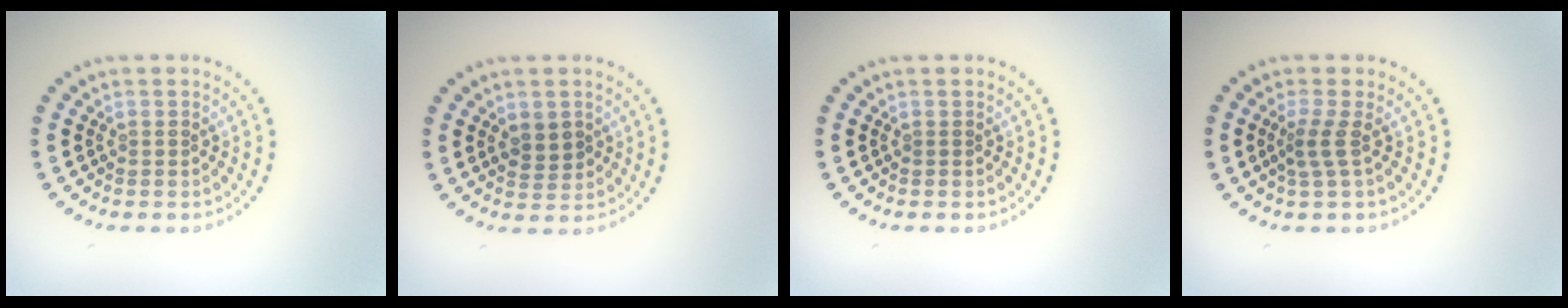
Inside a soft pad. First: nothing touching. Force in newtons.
{"total": 1.6, "press": 1.6, "slide": 0.5}
{"total": 0.0}
{"total": 1.9, "press": 1.2, "slide": 1.4}